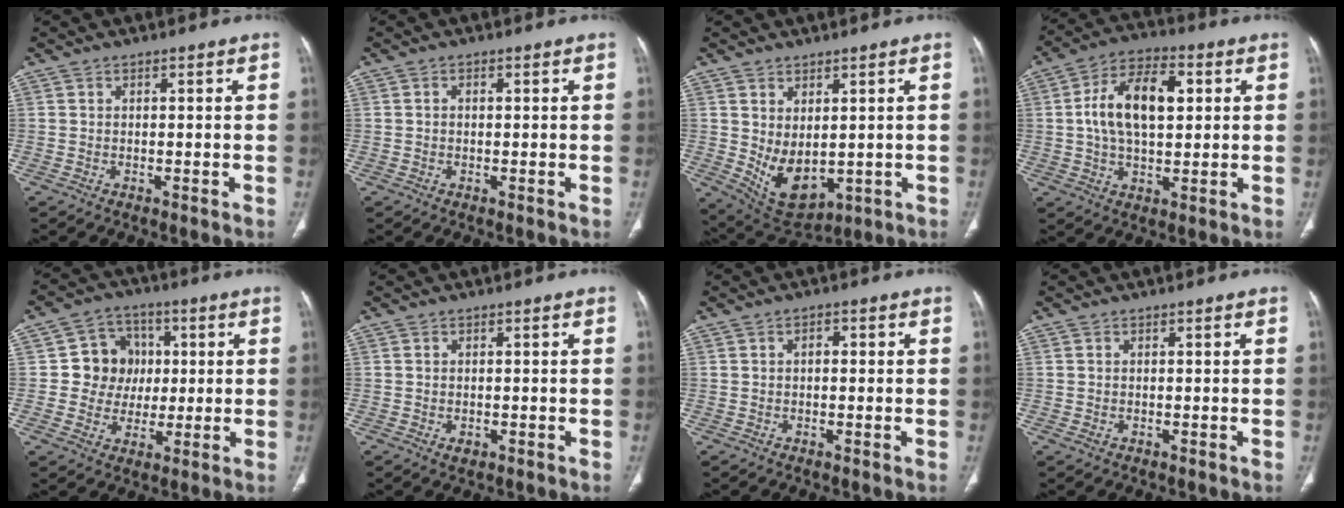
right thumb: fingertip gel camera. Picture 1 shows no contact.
{"total": 0.6, "force": [0.0, 0.4, 0.4], "torque": [-0.010, 0.002, -0.001]}
{"total": 9.3, "force": [0.0, 5.7, 7.4], "torque": [-0.112, -0.013, 0.031]}
{"total": 13.8, "force": [2.2, 7.5, 11.3], "torque": [-0.195, 0.015, 0.034]}
{"total": 9.6, "force": [0.9, 9.1, 3.2], "torque": [0.003, 0.012, 0.012]}
{"total": 1.4, "force": [-0.4, 1.0, 0.9], "torque": [-0.013, -0.001, -0.003]}
{"total": 1.5, "force": [0.2, 0.9, 1.2], "torque": [-0.017, 0.006, -0.001]}
{"total": 0.8, "force": [-0.2, 0.6, 0.5], "torque": [-0.012, 0.002, -0.001]}